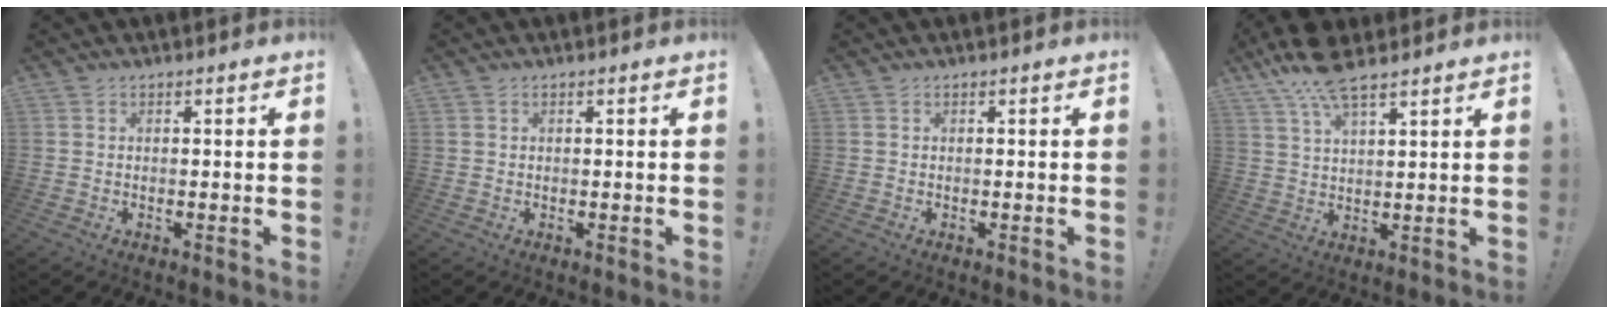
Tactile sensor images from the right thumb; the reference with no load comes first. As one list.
[{"total": 0.5, "force": [0.2, 0.4, 0.1], "torque": [-0.009, 0.005, 0.006]}, {"total": 0.0}, {"total": 9.6, "force": [7.3, 2.6, 5.6], "torque": [-0.110, -0.030, 0.138]}]